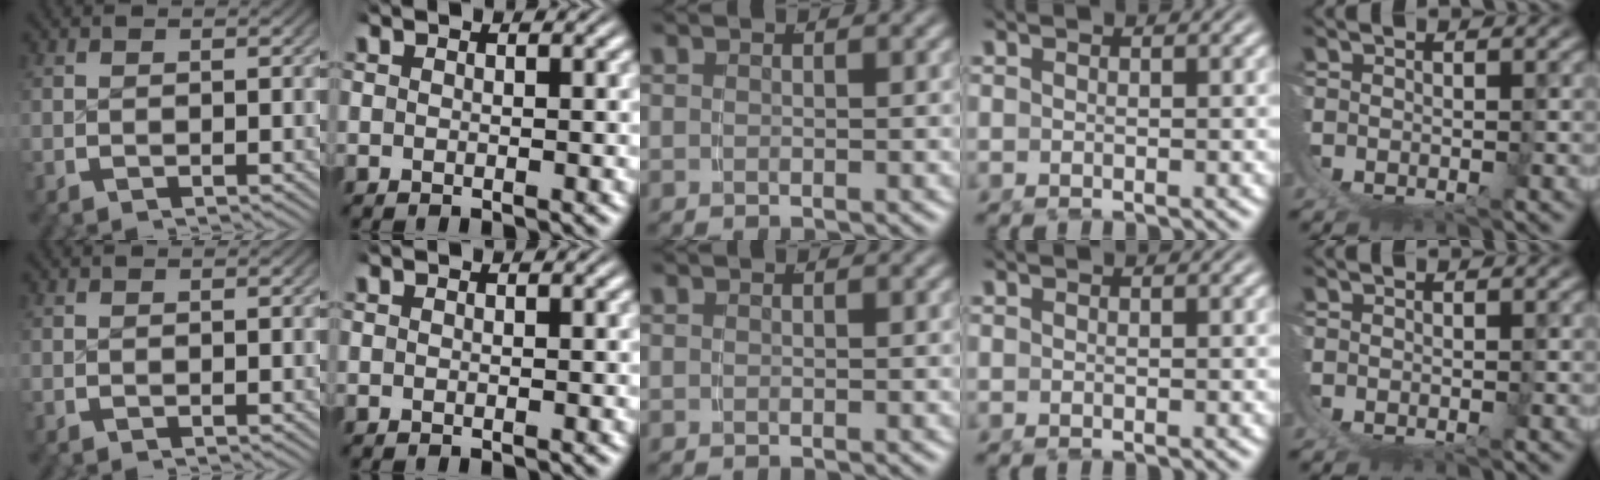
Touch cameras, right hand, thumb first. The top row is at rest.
{}